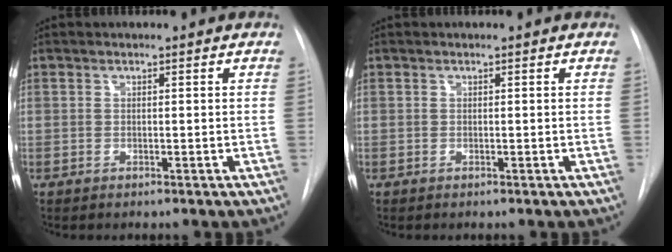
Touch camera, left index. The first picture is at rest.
{"total": 0.0}